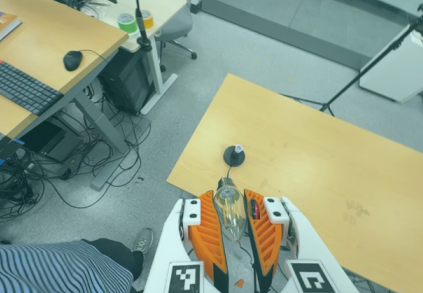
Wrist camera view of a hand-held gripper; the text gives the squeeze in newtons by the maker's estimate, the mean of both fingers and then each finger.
{"total": 20.0, "left": 24.0, "right": 16.0}